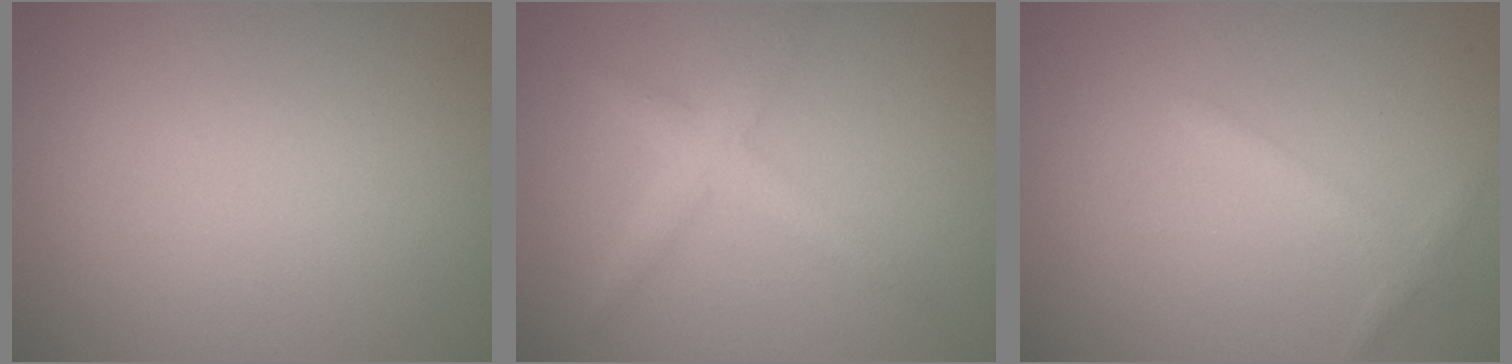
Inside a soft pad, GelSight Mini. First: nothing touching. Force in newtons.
{"total": 2.5, "press": 2.5, "slide": 0.1}
{"total": 1.4, "press": 1.4, "slide": 0.1}